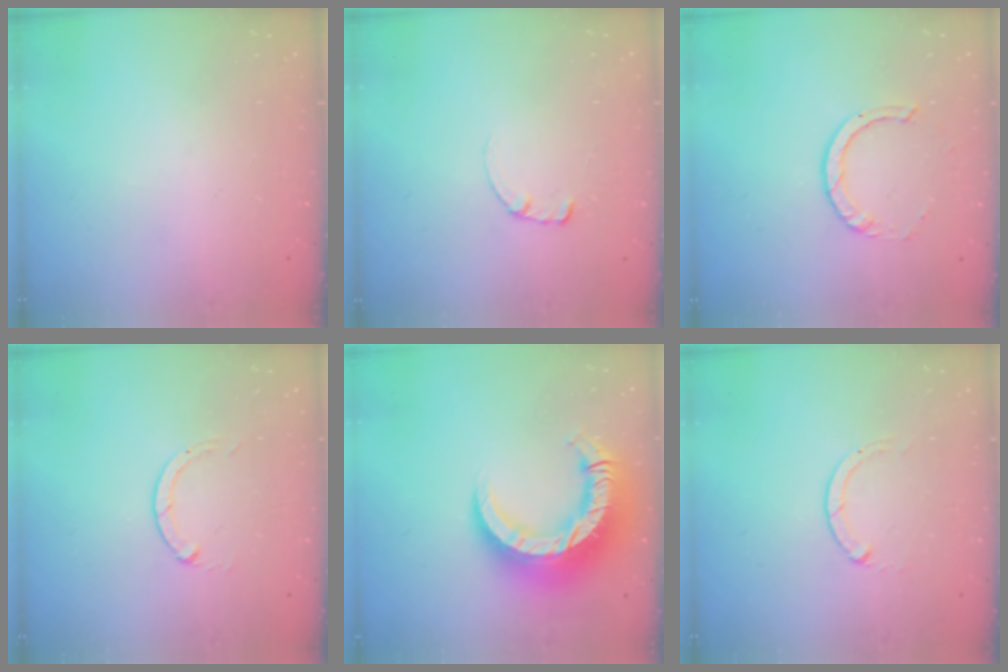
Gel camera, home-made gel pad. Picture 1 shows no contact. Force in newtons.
{"total": 0.6, "press": 0.5, "slide": 0.2}
{"total": 4.0, "press": 4.0, "slide": 0.3}
{"total": 0.0}
{"total": 15.7, "press": 15.6, "slide": 1.7}
{"total": 0.0}